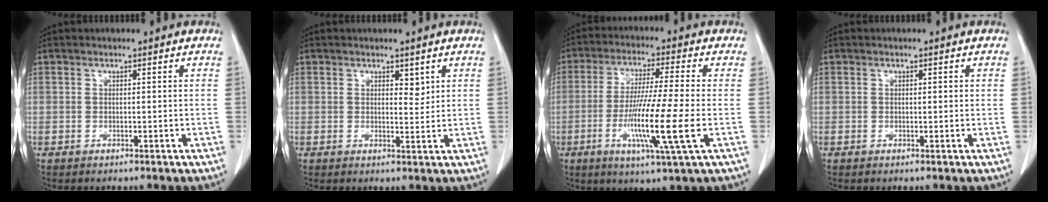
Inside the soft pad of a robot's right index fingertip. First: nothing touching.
{"total": 1.8, "force": [1.1, 0.8, 1.2], "torque": [-0.015, -0.009, 0.018]}
{"total": 12.3, "force": [-3.2, -0.8, 11.9], "torque": [-0.226, -0.023, -0.061]}
{"total": 0.6, "force": [0.2, 0.2, 0.5], "torque": [-0.007, 0.001, 0.001]}